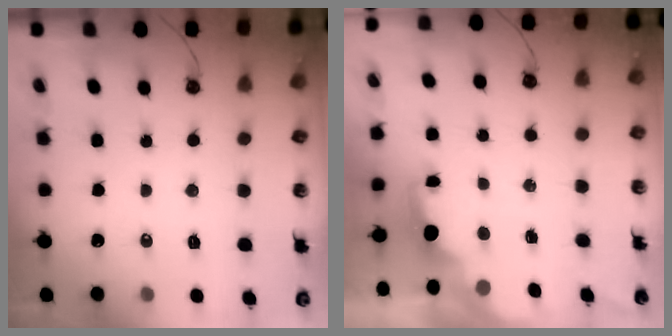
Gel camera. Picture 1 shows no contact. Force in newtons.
{"total": 2.1, "press": 1.9, "slide": 0.8}